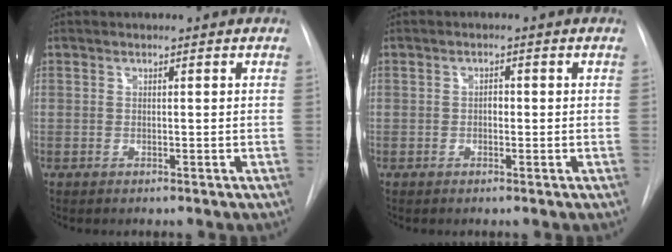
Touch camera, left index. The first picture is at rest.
{"total": 1.1, "force": [-0.2, 0.7, 0.8], "torque": [-0.011, 0.004, -0.006]}